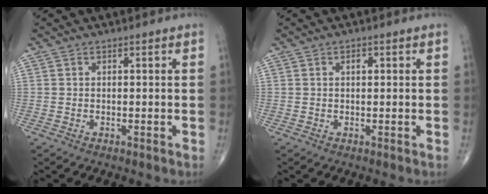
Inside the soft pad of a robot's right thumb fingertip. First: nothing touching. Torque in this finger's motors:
{"motor_torque": [-0.21, 0.75, 0.07, -0.16, -0.06]}